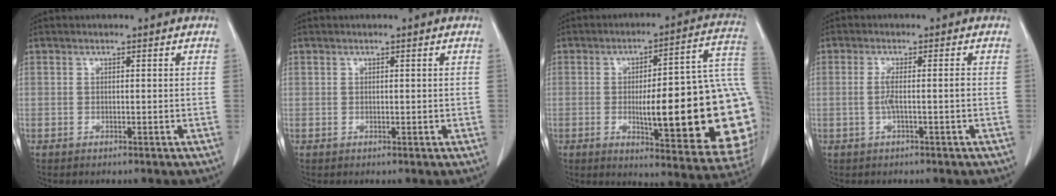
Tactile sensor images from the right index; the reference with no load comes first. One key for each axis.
{"total": 0.0}
{"total": 25.4, "fx": -3.0, "fy": 4.2, "fz": 24.9, "tx": -0.239, "ty": 0.009, "tz": -0.037}
{"total": 2.6, "fx": -0.5, "fy": -0.2, "fz": 2.6, "tx": -0.048, "ty": 0.001, "tz": -0.009}